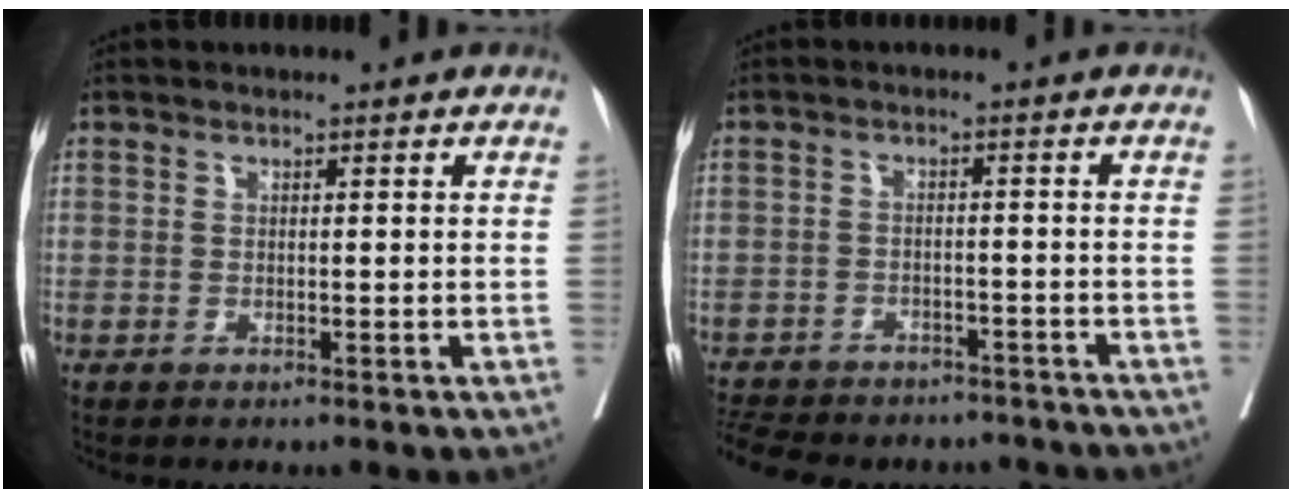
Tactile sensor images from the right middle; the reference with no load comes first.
{"total": 16.0, "force": [-13.8, 6.1, 5.2], "torque": [-0.139, -0.004, -0.178]}